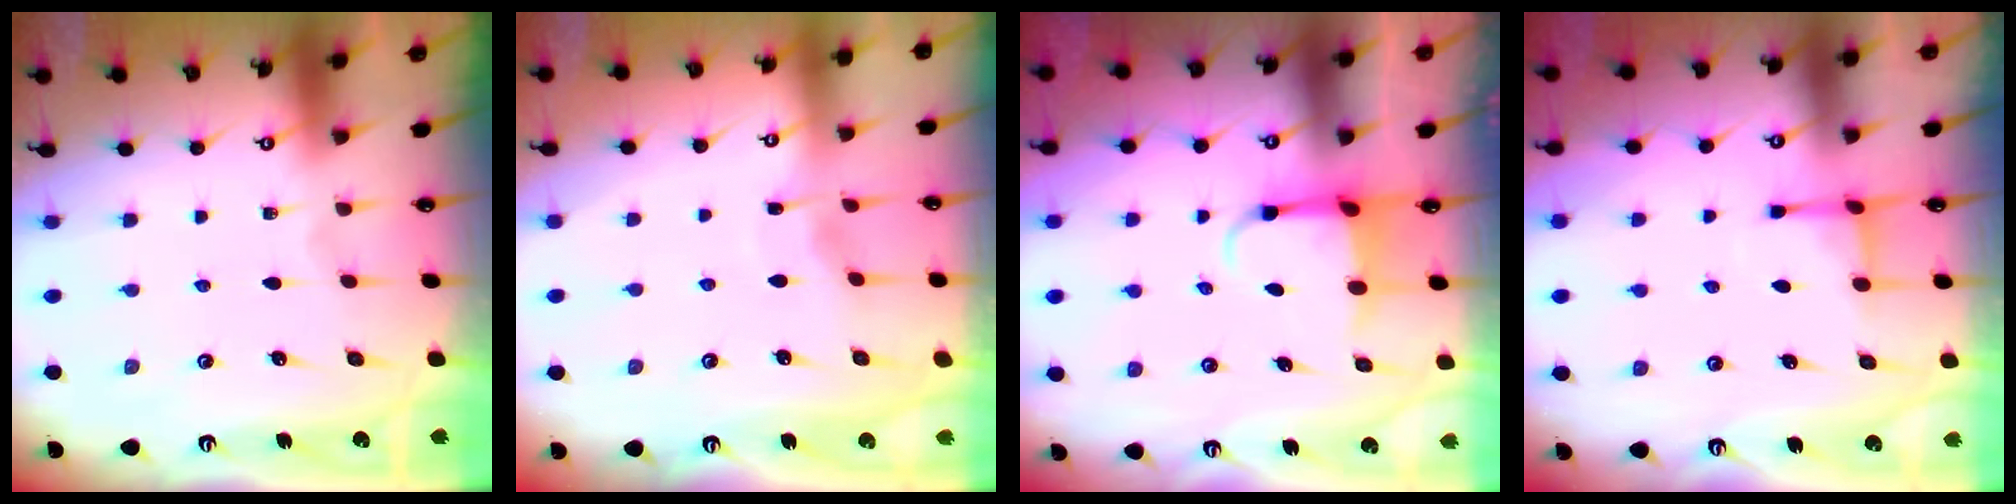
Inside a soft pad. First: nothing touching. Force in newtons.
{"total": 2.7, "press": 2.7, "slide": 0.3}
{"total": 3.9, "press": 3.7, "slide": 1.3}
{"total": 2.8, "press": 2.7, "slide": 0.6}